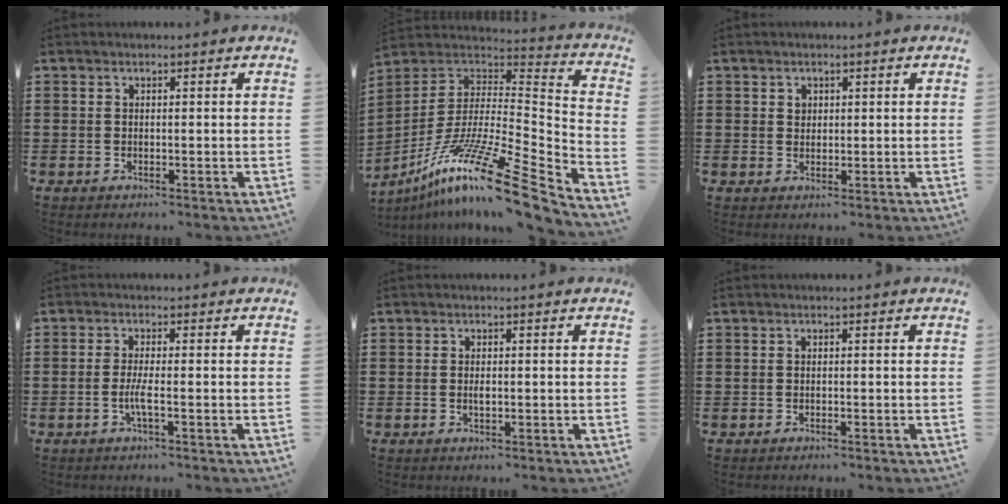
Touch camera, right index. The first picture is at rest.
{"total": 16.4, "force": [-11.1, 1.2, 12.1], "torque": [-0.232, 0.013, -0.206]}
{"total": 1.2, "force": [0.6, 1.0, 0.3], "torque": [-0.008, 0.004, 0.012]}
{"total": 2.9, "force": [-0.9, 0.2, 2.8], "torque": [-0.064, -0.009, -0.022]}
{"total": 1.2, "force": [-0.1, 0.5, 1.1], "torque": [-0.022, 0.002, -0.002]}
{"total": 0.0}